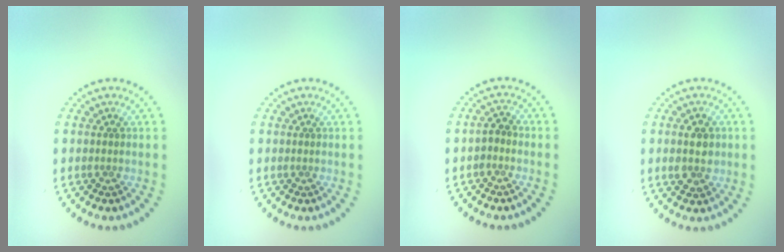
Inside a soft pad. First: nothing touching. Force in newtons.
{"total": 0.0}
{"total": 1.1, "press": 0.9, "slide": 0.6}
{"total": 2.4, "press": 2.4, "slide": 0.2}